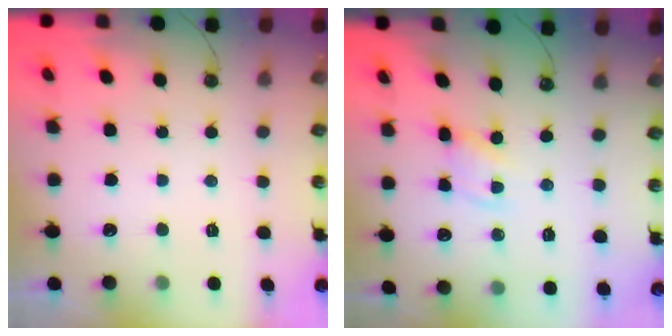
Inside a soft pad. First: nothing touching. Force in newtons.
{"total": 1.1, "press": 1.1, "slide": 0.2}